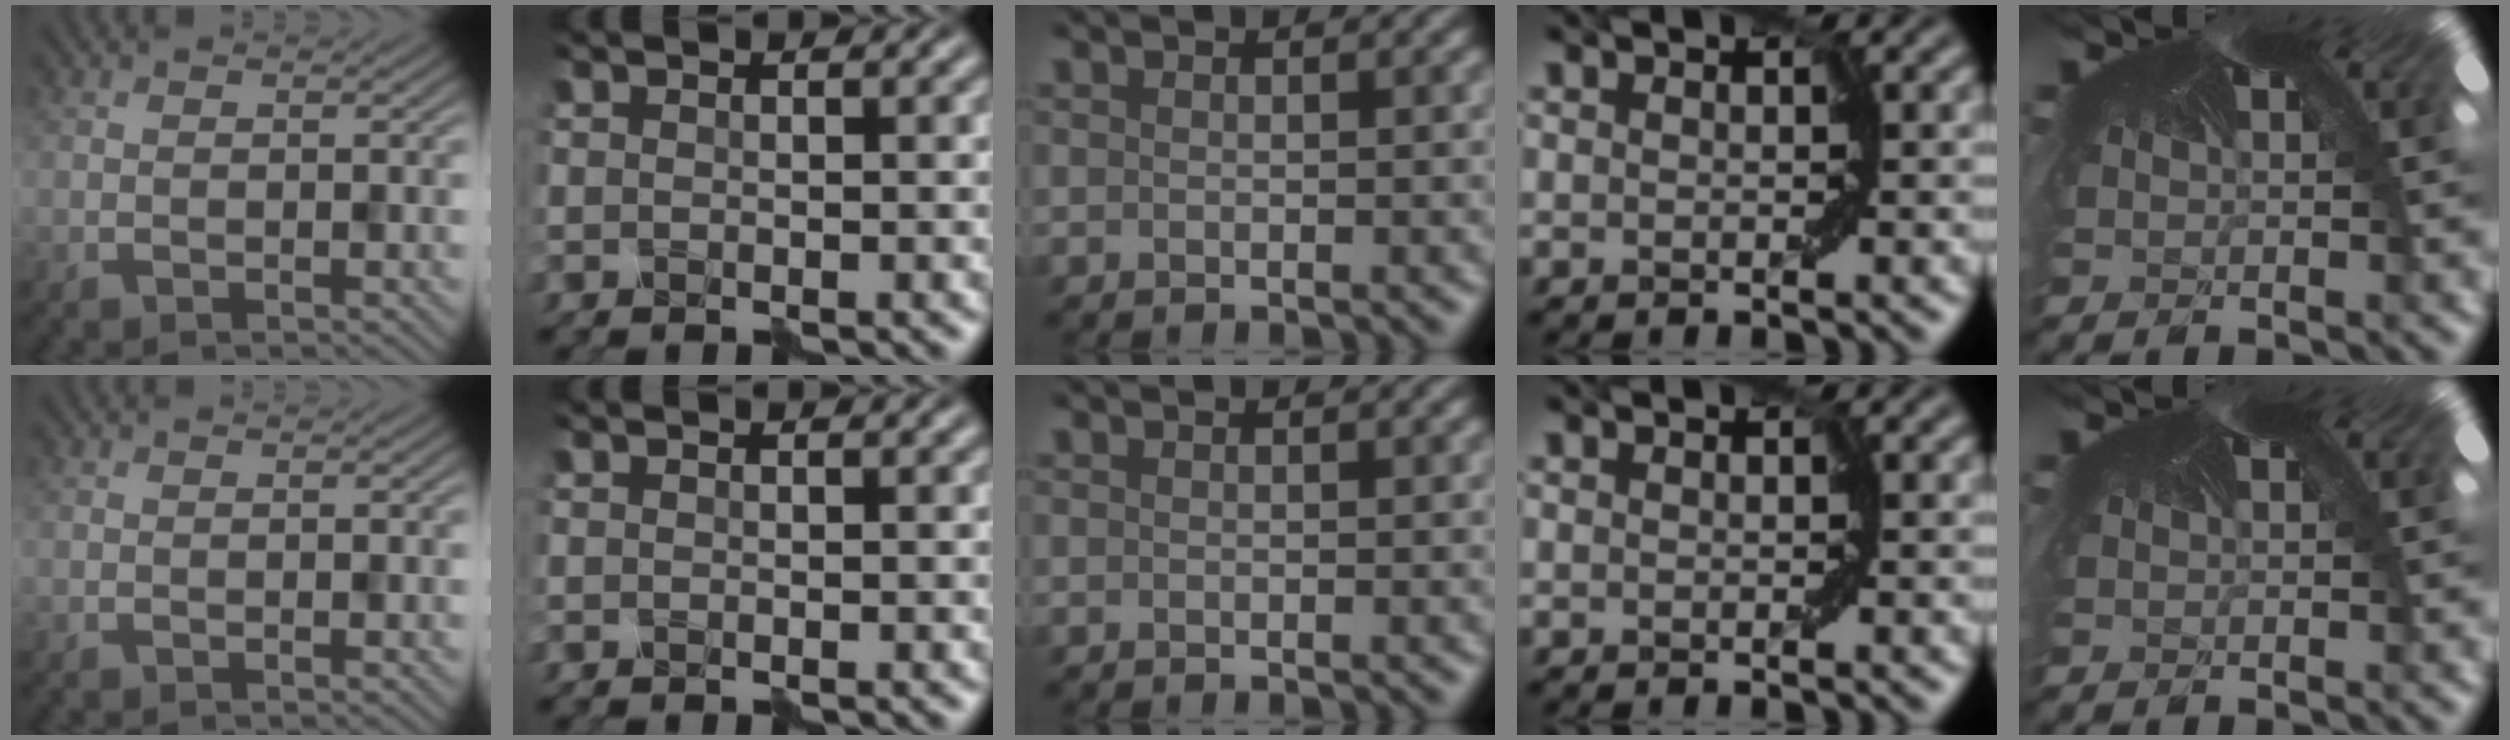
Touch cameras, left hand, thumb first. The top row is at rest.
{}